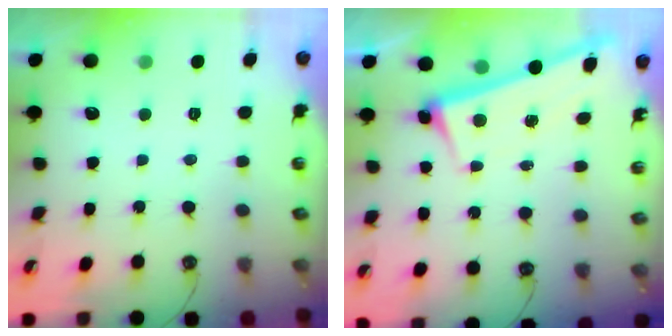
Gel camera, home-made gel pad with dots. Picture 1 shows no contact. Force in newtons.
{"total": 2.8, "press": 2.7, "slide": 0.4}